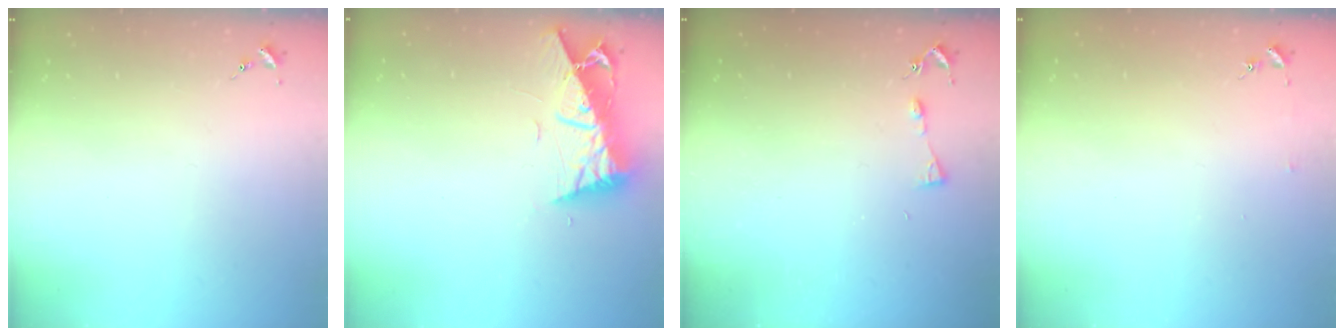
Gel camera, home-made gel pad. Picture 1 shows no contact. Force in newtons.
{"total": 9.3, "press": 9.2, "slide": 1.1}
{"total": 3.7, "press": 3.7, "slide": 0.5}
{"total": 2.5, "press": 2.5, "slide": 0.2}